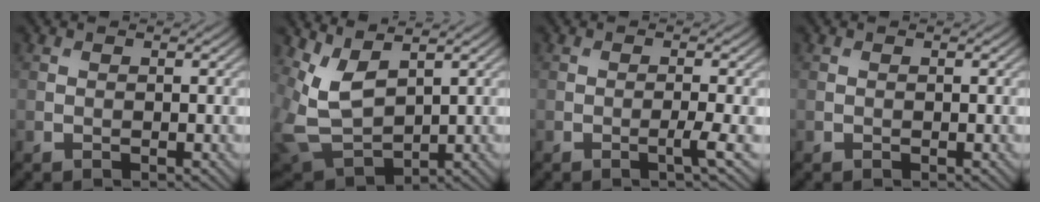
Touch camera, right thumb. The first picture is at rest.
{"total": 6.5, "force": [3.6, 3.0, 4.5], "torque": [-0.122, -0.010, 0.074]}
{"total": 1.8, "force": [-0.6, -0.1, 1.6], "torque": [-0.030, 0.004, -0.015]}
{"total": 0.0}